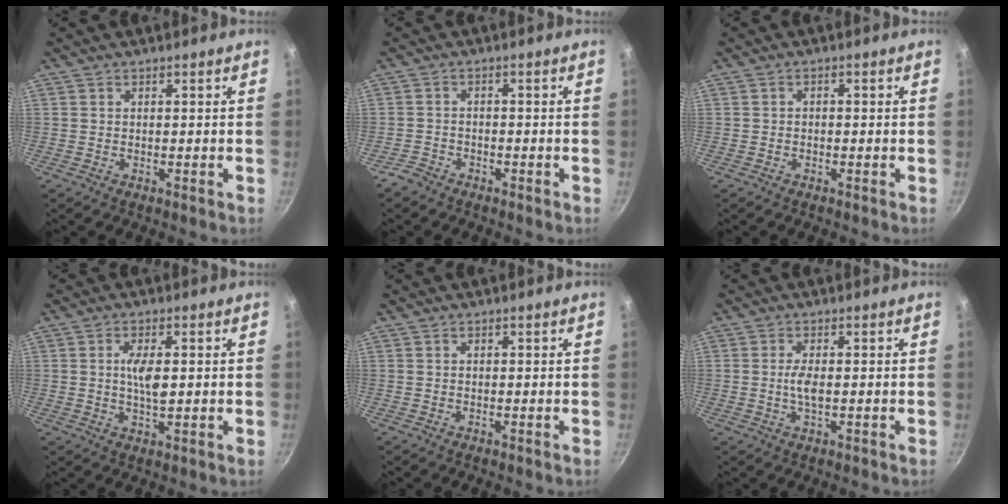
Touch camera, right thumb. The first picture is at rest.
{"total": 2.4, "force": [-2.0, 1.1, 0.5], "torque": [-0.017, 0.022, -0.037]}
{"total": 0.7, "force": [-0.4, 0.4, 0.4], "torque": [-0.012, 0.006, -0.008]}
{"total": 5.3, "force": [0.5, 2.0, 4.9], "torque": [-0.088, -0.001, 0.009]}
{"total": 0.0}
{"total": 3.1, "force": [-0.1, 1.0, 2.9], "torque": [-0.065, -0.001, -0.005]}